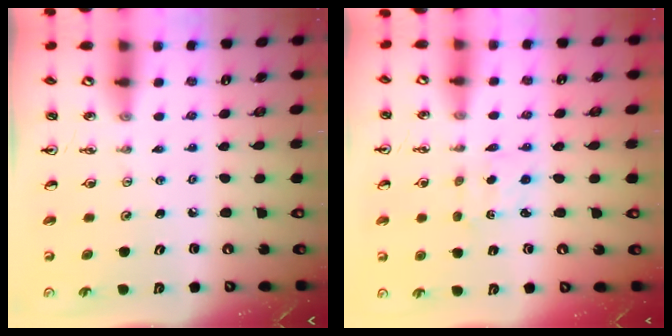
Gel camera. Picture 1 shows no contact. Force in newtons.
{"total": 1.3, "press": 1.2, "slide": 0.6}